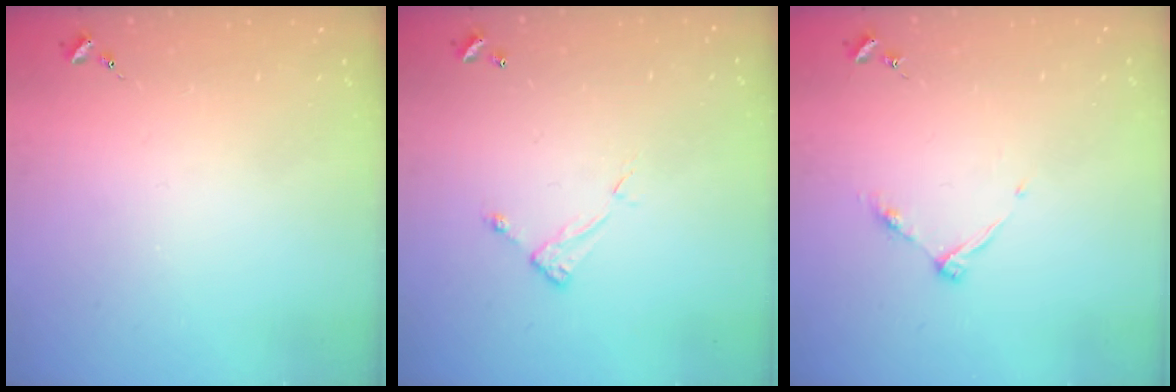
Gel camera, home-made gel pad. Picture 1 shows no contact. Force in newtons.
{"total": 4.9, "press": 4.8, "slide": 0.3}
{"total": 6.0, "press": 6.0, "slide": 0.7}